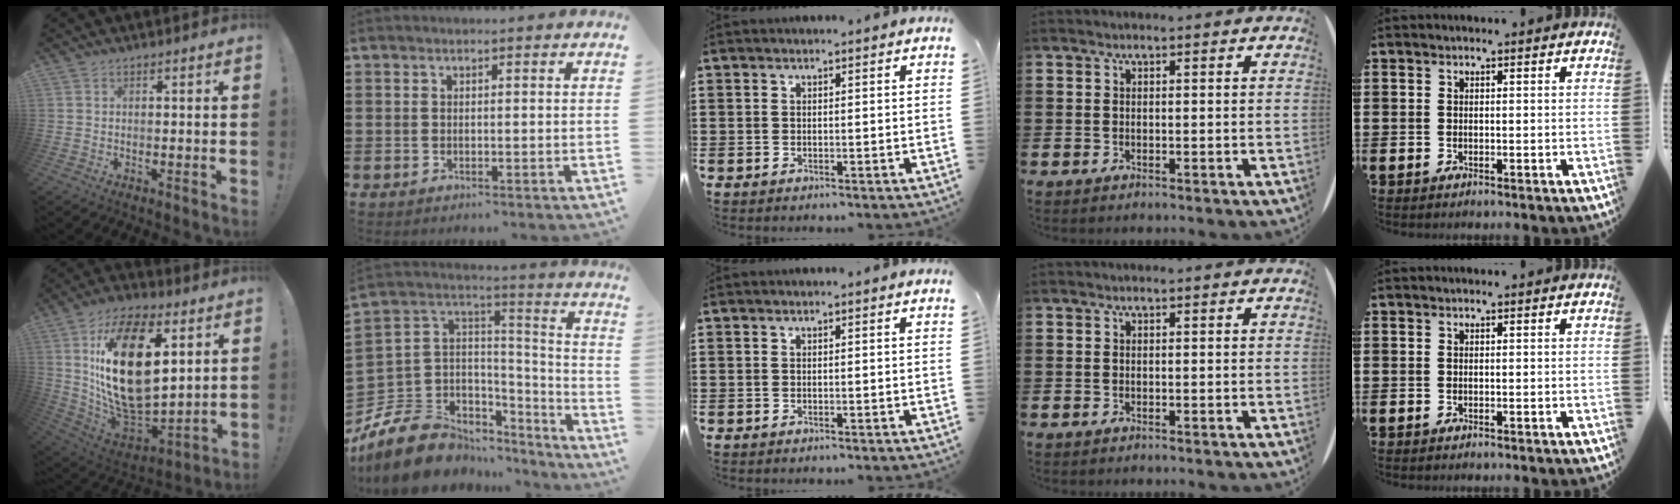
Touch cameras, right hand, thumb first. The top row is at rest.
{"thumb": {"total": 27.2, "force": [7.3, 14.7, 21.7], "torque": [-0.439, -0.036, 0.130]}, "index": {"total": 12.3, "force": [-8.2, 8.1, 4.3], "torque": [-0.123, 0.017, -0.151]}}